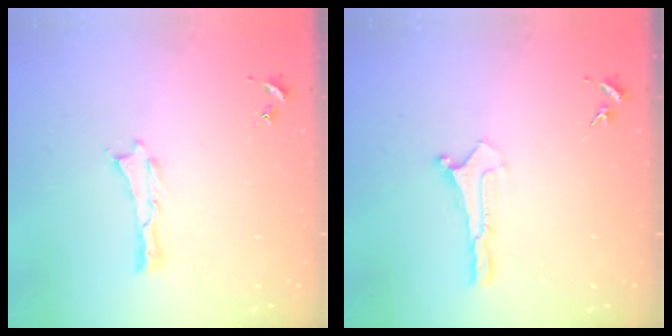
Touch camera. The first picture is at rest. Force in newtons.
{"total": 0.0}